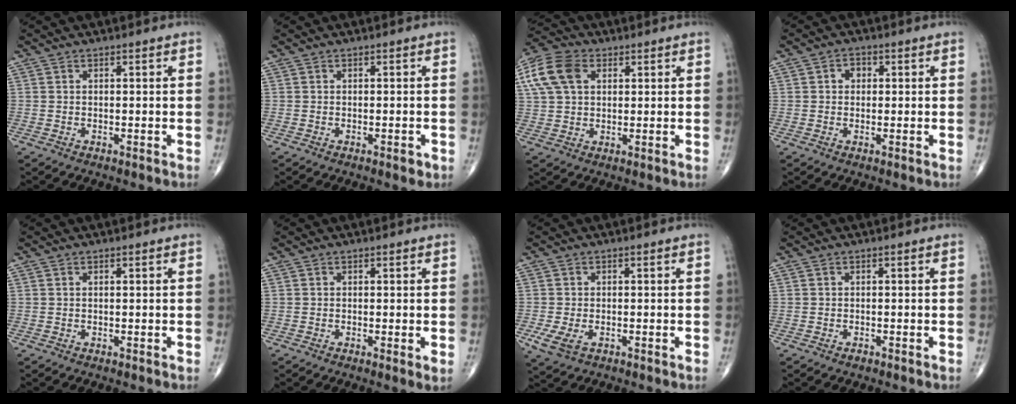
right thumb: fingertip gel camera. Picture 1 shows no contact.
{"total": 1.1, "force": [-0.5, 0.5, 0.8], "torque": [-0.010, -0.001, -0.008]}
{"total": 12.2, "force": [4.1, 8.3, 8.1], "torque": [-0.178, 0.014, 0.074]}
{"total": 2.3, "force": [0.3, 2.0, 1.2], "torque": [-0.006, 0.006, 0.001]}
{"total": 0.0}
{"total": 1.4, "force": [0.0, 0.4, 1.4], "torque": [-0.027, -0.008, -0.005]}
{"total": 4.2, "force": [-1.3, 2.5, 3.1], "torque": [-0.073, -0.005, -0.021]}
{"total": 0.5, "force": [-0.4, 0.3, 0.2], "torque": [-0.004, 0.001, -0.008]}